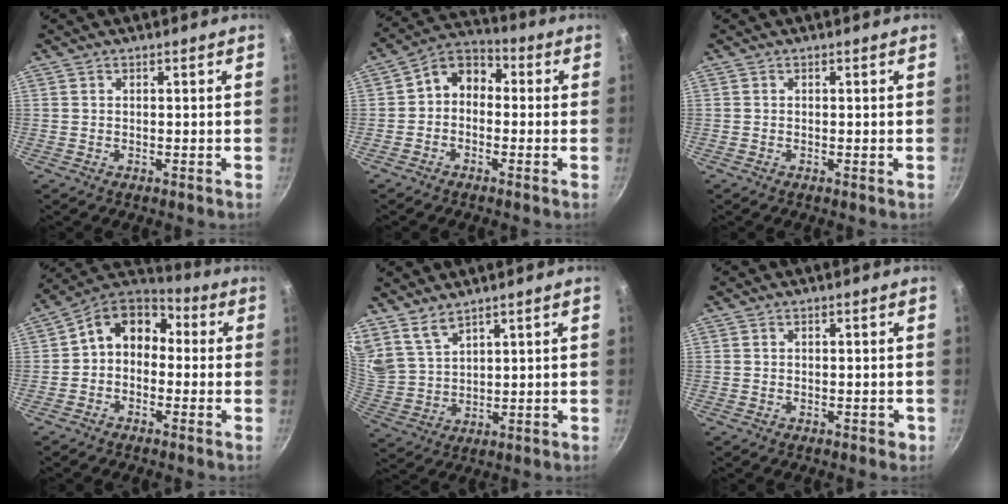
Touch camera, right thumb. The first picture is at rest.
{"total": 7.3, "force": [-0.3, 5.7, 4.6], "torque": [-0.054, 0.033, -0.029]}
{"total": 0.0}
{"total": 10.8, "force": [0.2, 8.3, 7.0], "torque": [-0.092, 0.048, -0.023]}
{"total": 6.8, "force": [5.6, 2.5, 3.0], "torque": [-0.051, -0.030, 0.128]}
{"total": 1.3, "force": [-0.4, 0.9, 0.8], "torque": [0.001, 0.008, -0.003]}